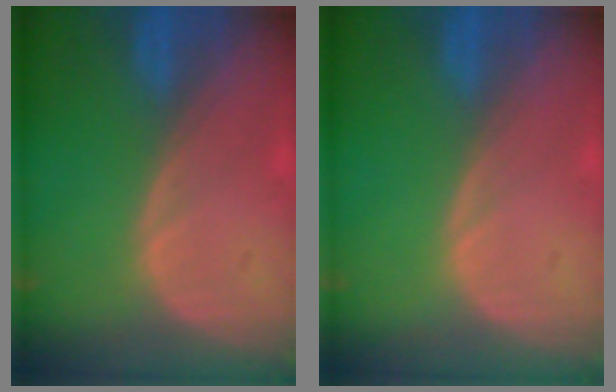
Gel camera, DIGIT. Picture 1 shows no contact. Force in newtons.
{"total": 0.0}